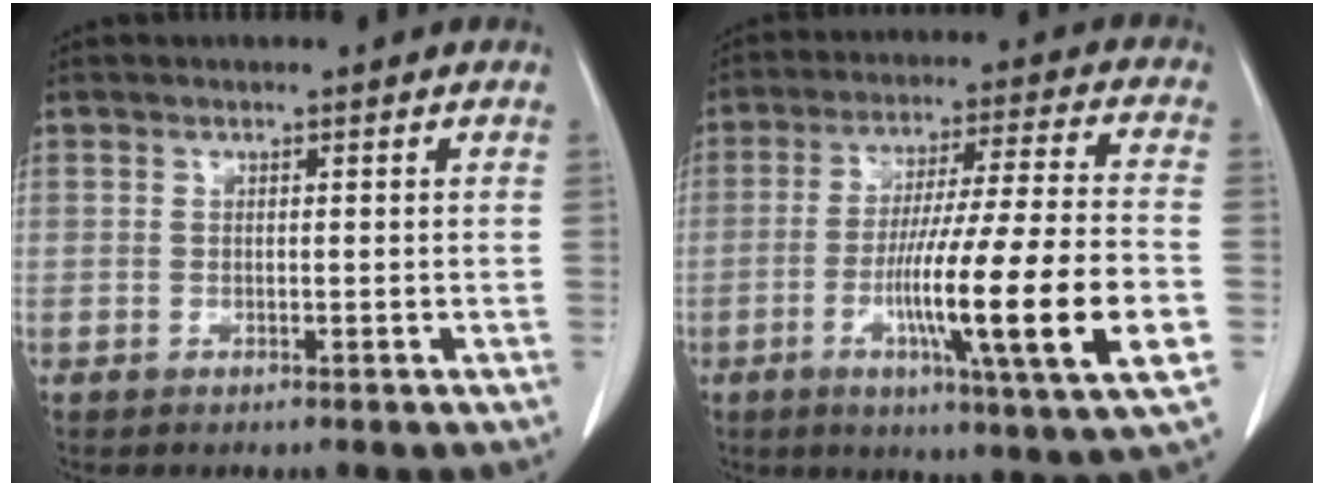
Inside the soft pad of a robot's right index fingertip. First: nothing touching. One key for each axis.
{"total": 19.4, "fx": -5.3, "fy": -0.4, "fz": 18.7, "tx": -0.298, "ty": -0.018, "tz": -0.088}